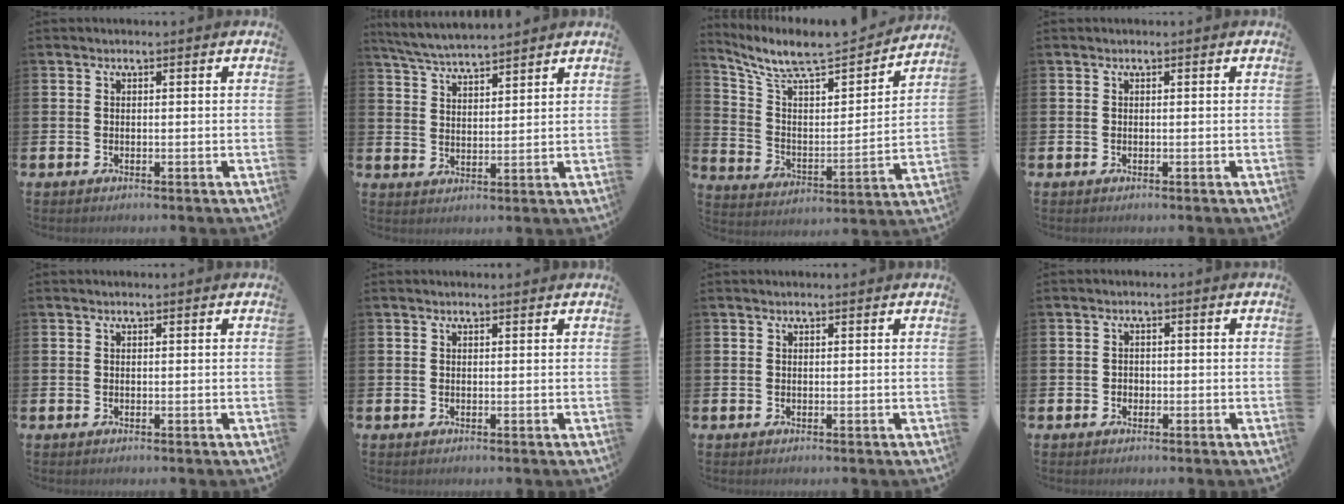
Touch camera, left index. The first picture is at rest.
{"total": 5.1, "force": [5.0, 0.1, 0.8], "torque": [-0.038, -0.026, 0.091]}
{"total": 9.3, "force": [8.2, 2.2, 3.8], "torque": [-0.114, -0.058, 0.138]}
{"total": 0.0}
{"total": 0.0}
{"total": 0.6, "force": [0.6, 0.0, 0.2], "torque": [0.008, -0.004, 0.009]}
{"total": 0.5, "force": [0.5, 0.0, 0.1], "torque": [-0.001, 0.000, 0.009]}
{"total": 1.0, "force": [-0.3, 0.9, 0.2], "torque": [-0.002, 0.005, -0.008]}